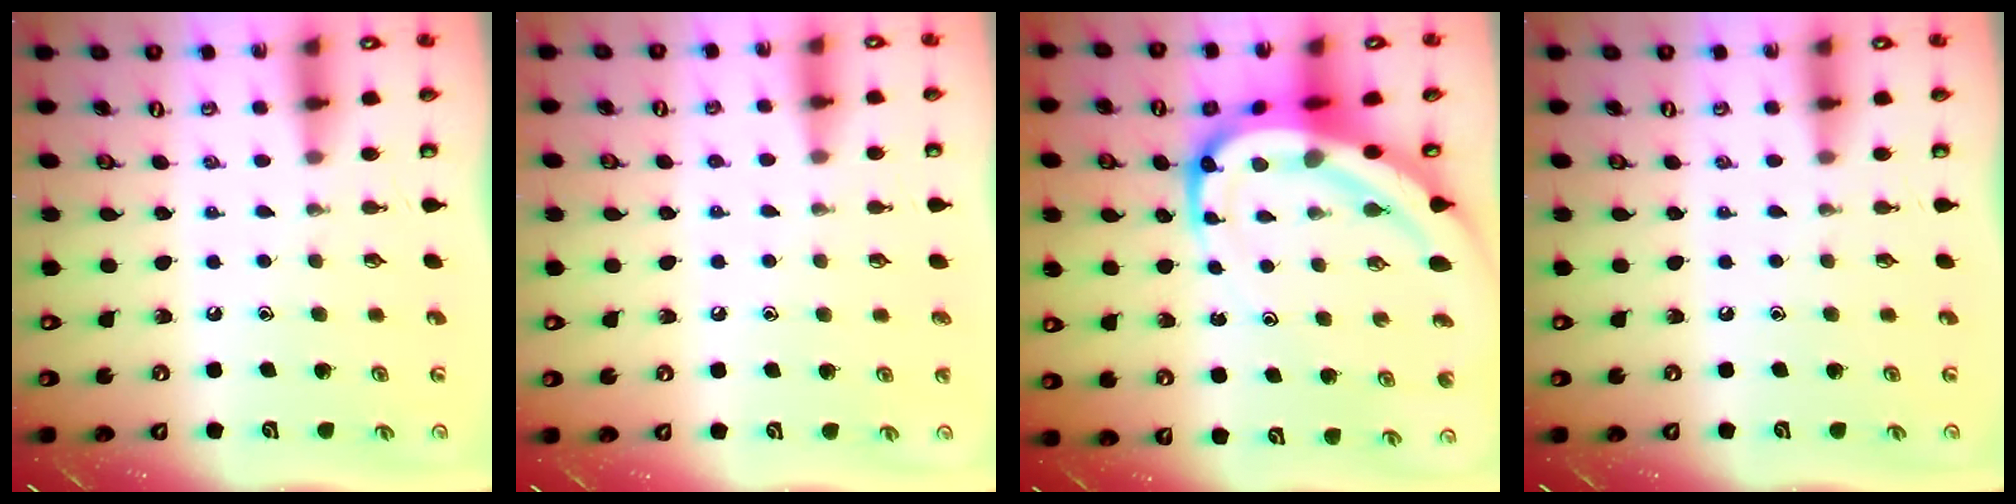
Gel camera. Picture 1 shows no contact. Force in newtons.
{"total": 3.4, "press": 3.3, "slide": 0.5}
{"total": 14.7, "press": 14.6, "slide": 1.5}
{"total": 0.0}